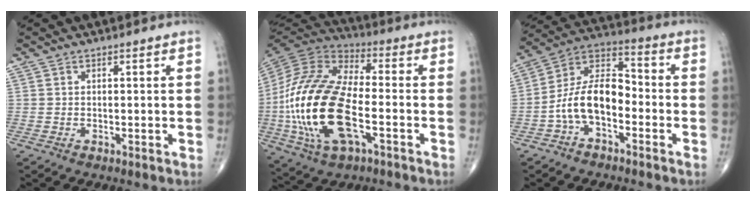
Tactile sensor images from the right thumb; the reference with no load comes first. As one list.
[{"total": 25.1, "force": [-5.3, 11.9, 21.5], "torque": [-0.462, 0.011, -0.094]}, {"total": 12.2, "force": [-3.6, 6.8, 9.5], "torque": [-0.162, 0.055, -0.078]}]